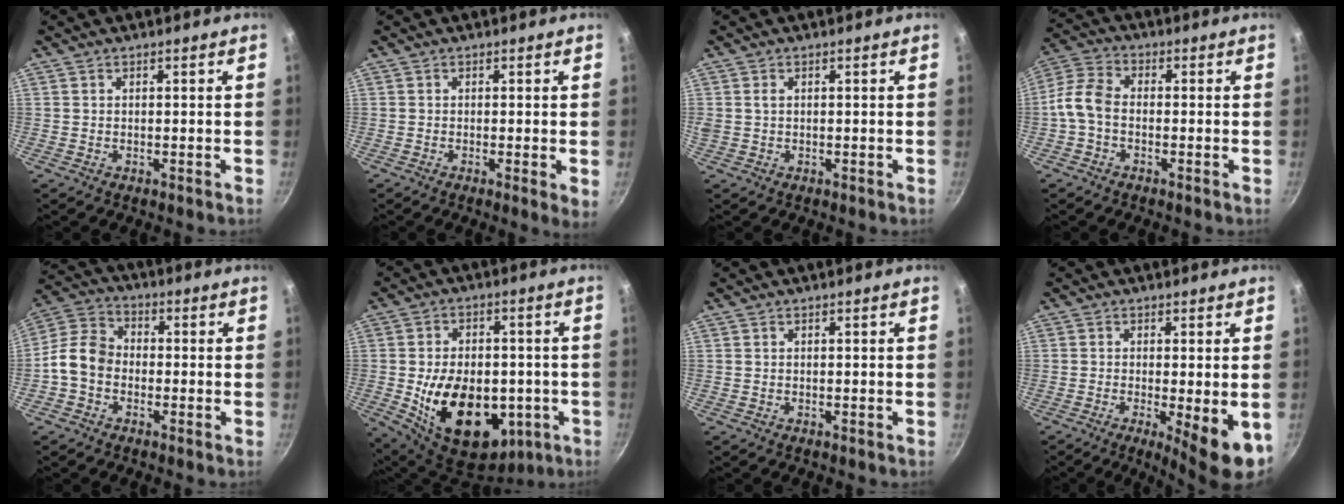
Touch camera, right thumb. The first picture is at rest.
{"total": 2.4, "force": [-0.2, 0.4, 2.4], "torque": [-0.032, -0.009, -0.008]}
{"total": 1.3, "force": [0.3, 1.0, 0.8], "torque": [-0.012, 0.001, 0.004]}
{"total": 6.5, "force": [-1.7, 4.2, 4.7], "torque": [-0.101, 0.031, -0.049]}
{"total": 8.5, "force": [-2.2, 6.6, 4.9], "torque": [-0.075, 0.033, -0.065]}
{"total": 21.3, "force": [-4.3, 14.0, 15.5], "torque": [-0.226, 0.004, -0.046]}
{"total": 0.0}
{"total": 8.7, "force": [-2.3, 1.8, 8.2], "torque": [-0.106, -0.012, -0.024]}